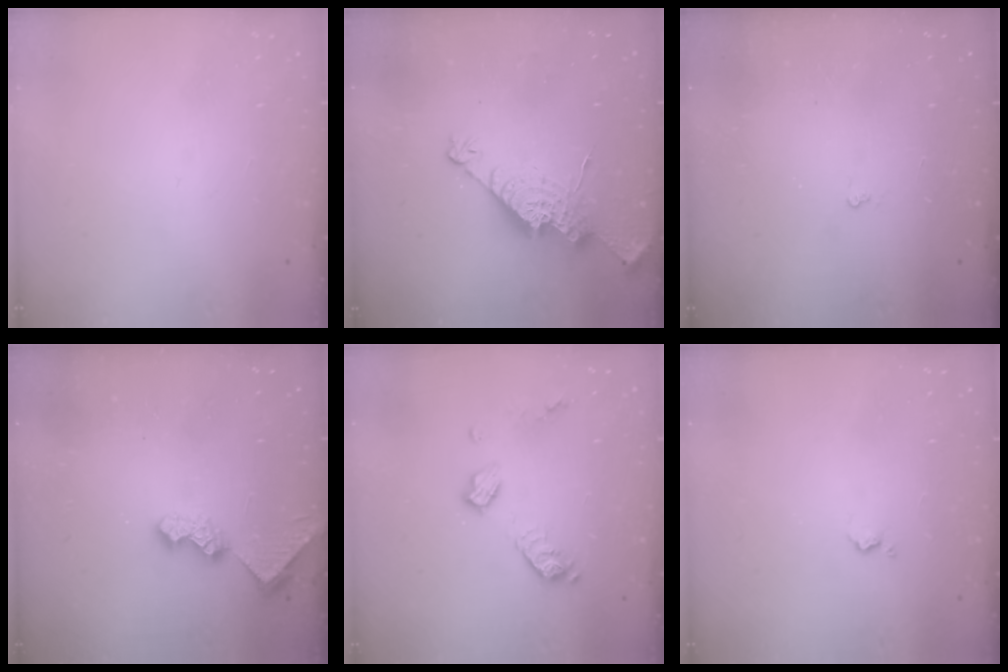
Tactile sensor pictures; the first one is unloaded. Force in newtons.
{"total": 14.7, "press": 14.7, "slide": 1.2}
{"total": 1.8, "press": 1.8, "slide": 0.3}
{"total": 8.5, "press": 8.5, "slide": 0.6}
{"total": 9.8, "press": 9.8, "slide": 0.4}
{"total": 2.6, "press": 2.6, "slide": 0.4}